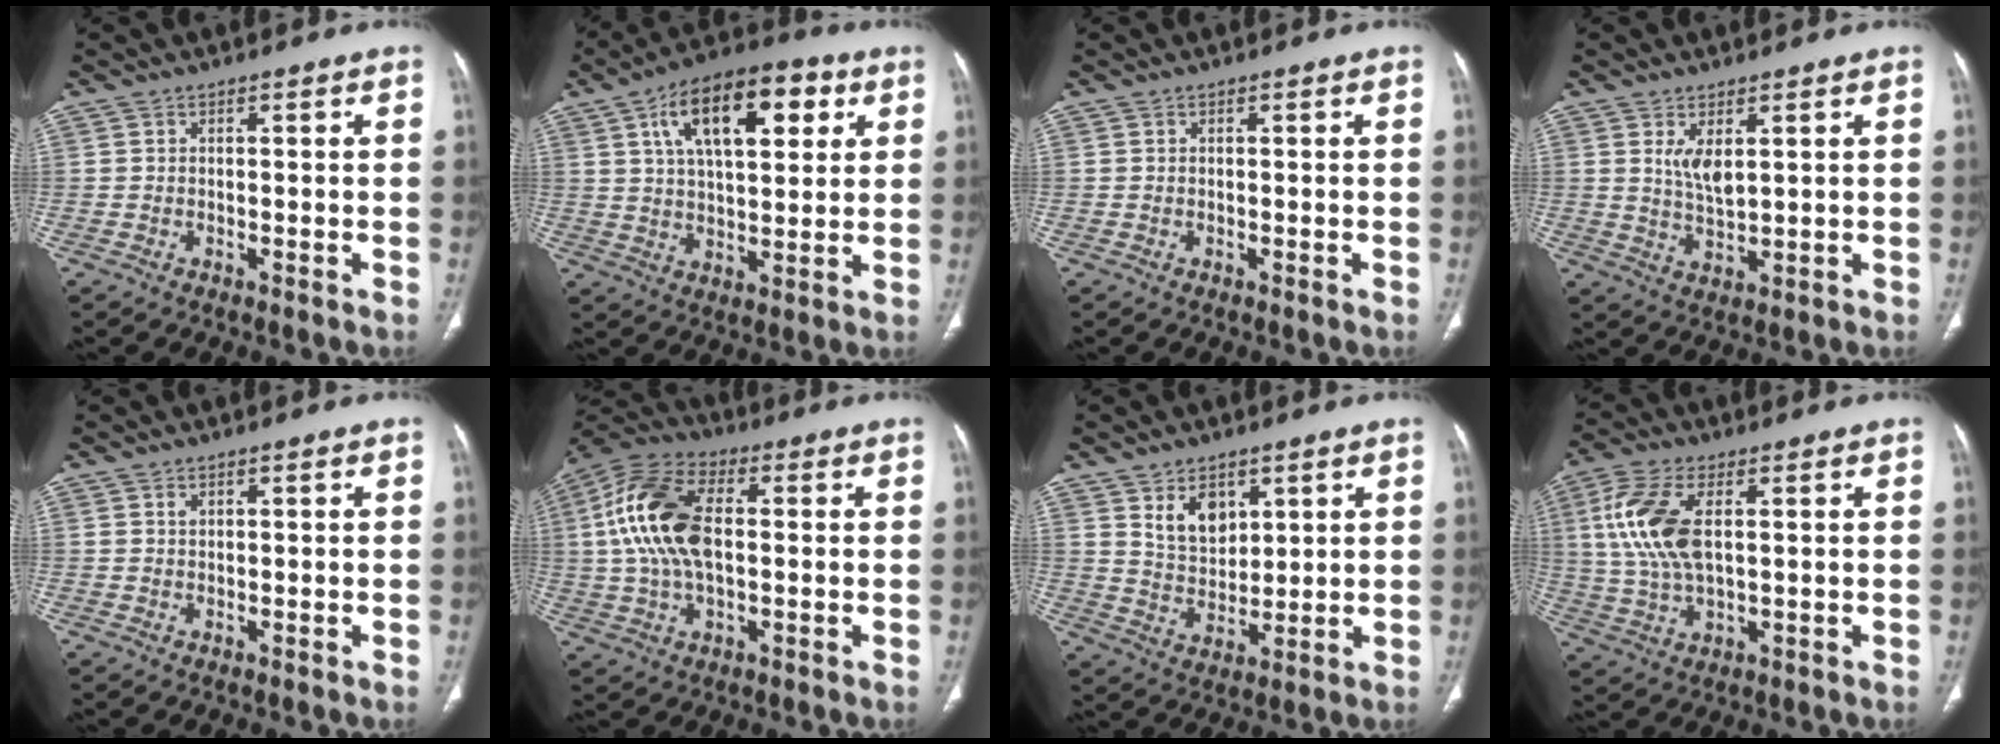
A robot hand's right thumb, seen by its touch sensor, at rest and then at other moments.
{"total": 17.4, "force": [6.7, 8.2, 13.8], "torque": [-0.193, 0.000, 0.107]}
{"total": 0.0}
{"total": 4.5, "force": [1.7, 1.8, 3.7], "torque": [-0.067, -0.020, 0.042]}
{"total": 0.8, "force": [0.4, 0.5, 0.4], "torque": [-0.005, -0.001, 0.010]}
{"total": 16.2, "force": [1.4, 9.0, 13.4], "torque": [-0.277, 0.022, 0.022]}
{"total": 7.3, "force": [3.8, 4.7, 4.1], "torque": [-0.047, -0.033, 0.078]}
{"total": 12.2, "force": [2.6, 6.0, 10.3], "torque": [-0.236, -0.001, 0.054]}